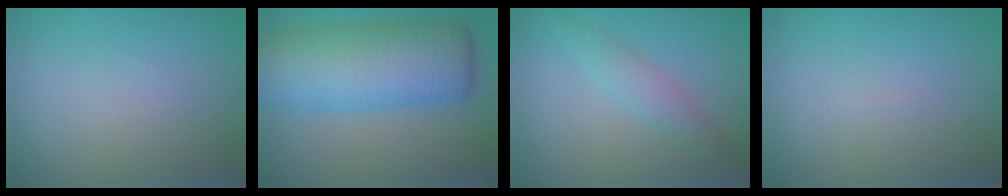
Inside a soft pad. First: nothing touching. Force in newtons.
{"total": 12.2, "press": 12.2, "slide": 0.3}
{"total": 2.2, "press": 2.2, "slide": 0.1}
{"total": 0.0}